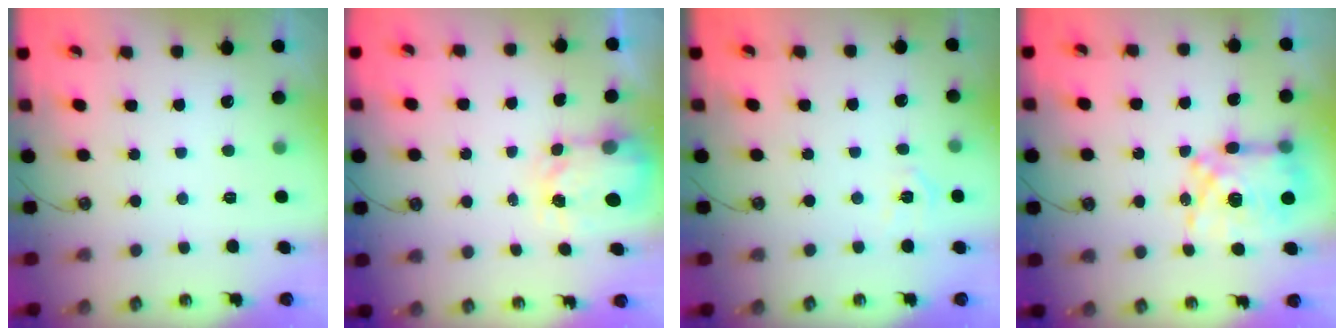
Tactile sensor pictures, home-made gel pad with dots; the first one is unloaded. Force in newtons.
{"total": 3.9, "press": 3.8, "slide": 0.6}
{"total": 5.3, "press": 5.2, "slide": 0.5}
{"total": 12.2, "press": 12.2, "slide": 1.2}